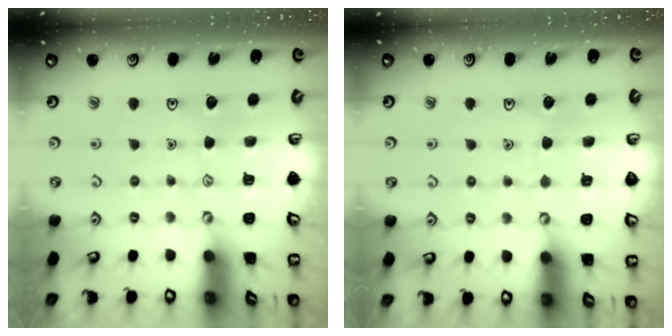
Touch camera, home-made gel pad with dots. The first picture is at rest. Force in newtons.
{"total": 1.4, "press": 1.4, "slide": 0.1}